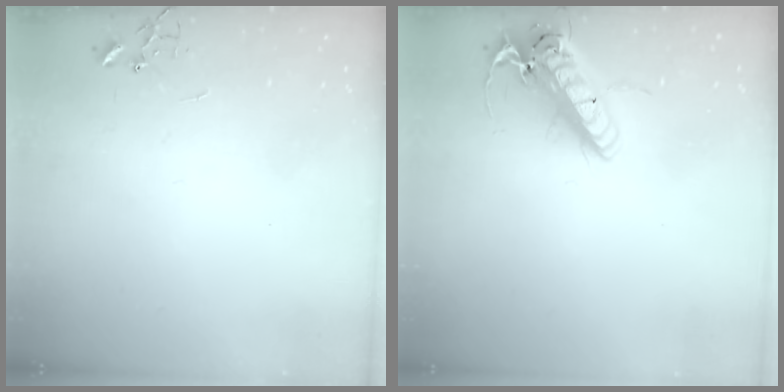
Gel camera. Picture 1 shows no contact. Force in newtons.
{"total": 18.3, "press": 18.0, "slide": 3.3}